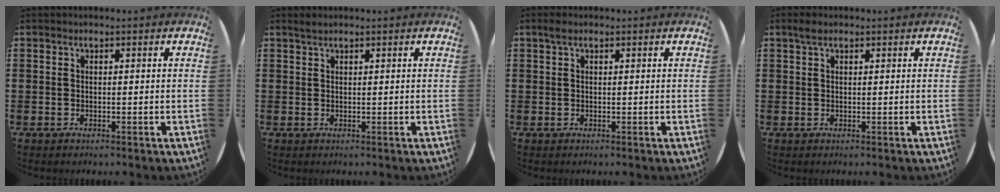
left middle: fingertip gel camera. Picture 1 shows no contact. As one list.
[{"total": 0.7, "force": [0.7, 0.0, 0.2], "torque": [-0.005, 0.000, 0.014]}, {"total": 0.8, "force": [0.5, 0.5, 0.5], "torque": [-0.011, 0.005, 0.009]}, {"total": 1.3, "force": [0.9, 0.7, 0.7], "torque": [-0.009, 0.002, 0.014]}]